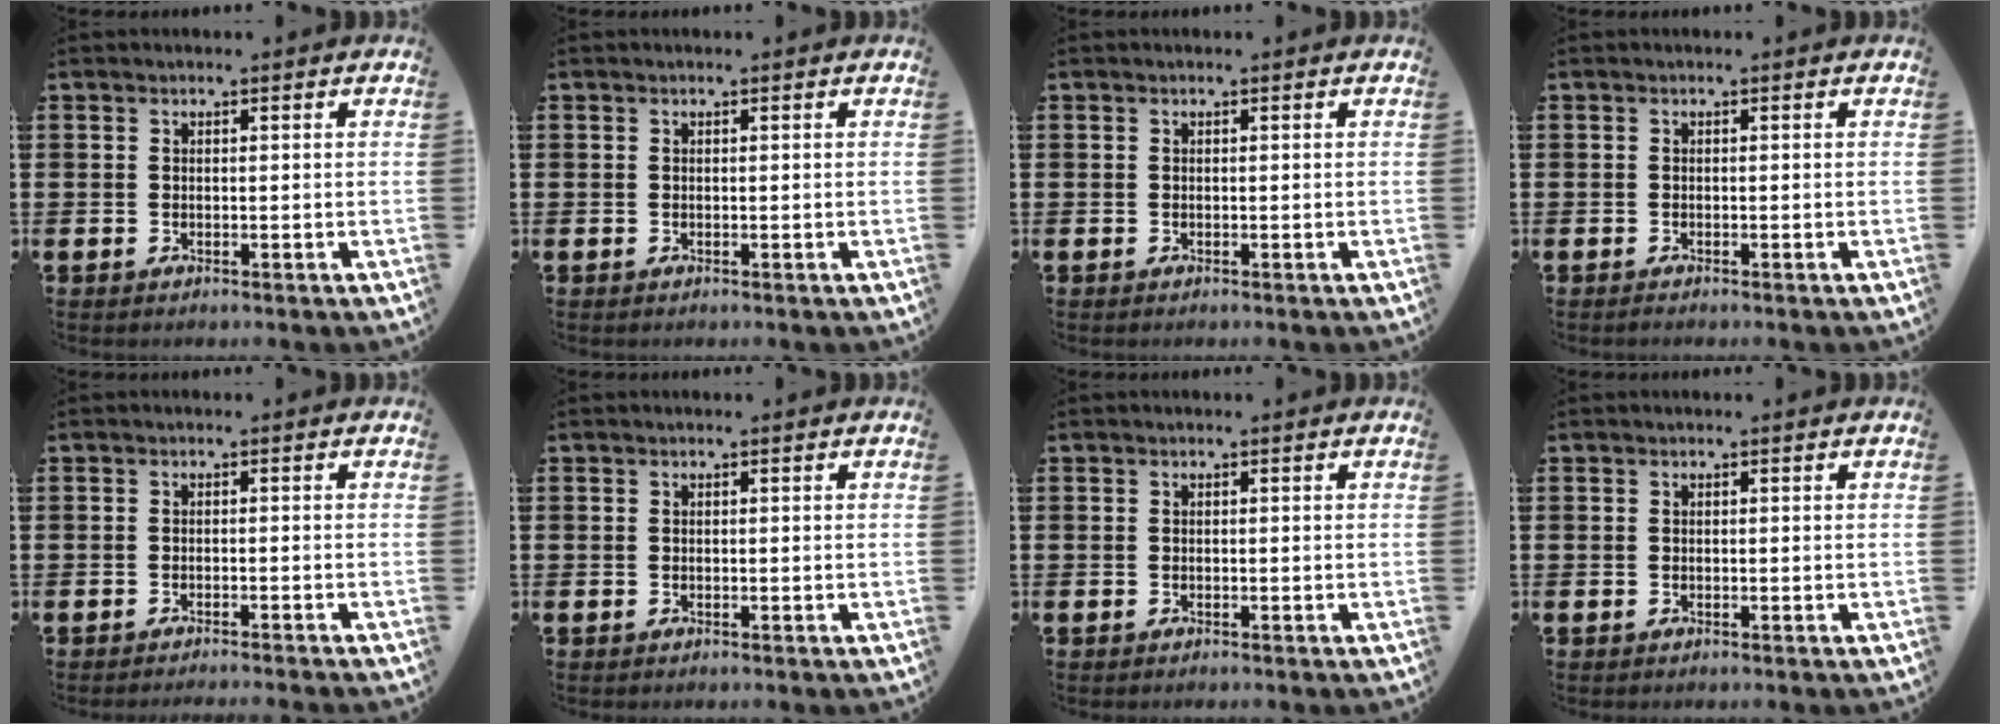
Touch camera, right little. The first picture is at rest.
{"total": 0.0}
{"total": 0.0}
{"total": 0.0}
{"total": 0.8, "force": [-0.8, -0.3, 0.1], "torque": [0.000, 0.000, -0.016]}
{"total": 0.0}
{"total": 0.0}
{"total": 0.0}